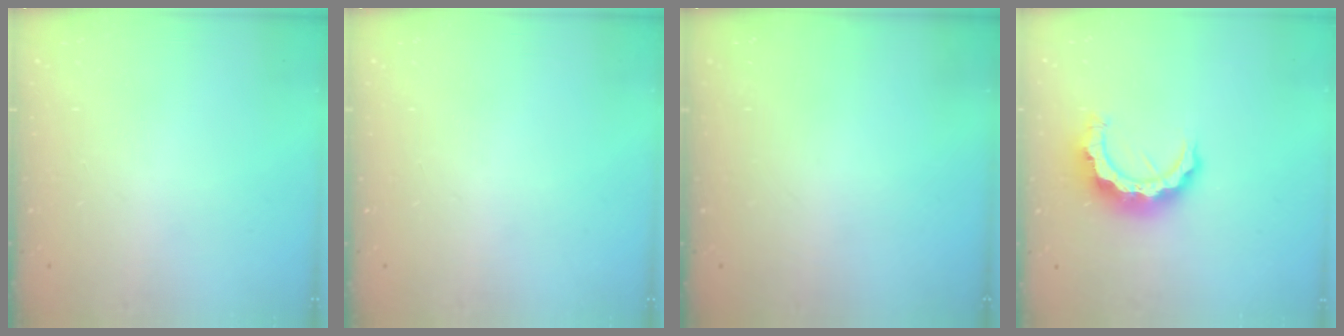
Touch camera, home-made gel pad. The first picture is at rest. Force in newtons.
{"total": 0.0}
{"total": 0.0}
{"total": 10.3, "press": 10.2, "slide": 1.0}